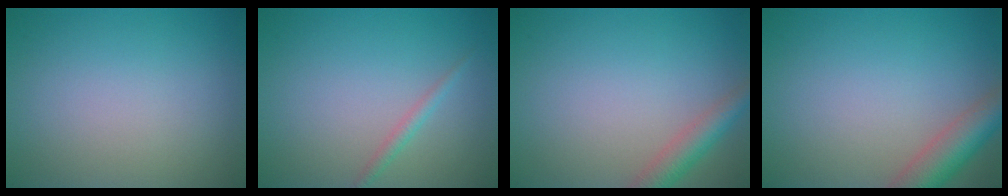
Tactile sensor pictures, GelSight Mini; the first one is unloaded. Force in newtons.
{"total": 1.1, "press": 1.1, "slide": 0.1}
{"total": 3.0, "press": 3.0, "slide": 0.2}
{"total": 4.8, "press": 4.8, "slide": 0.3}